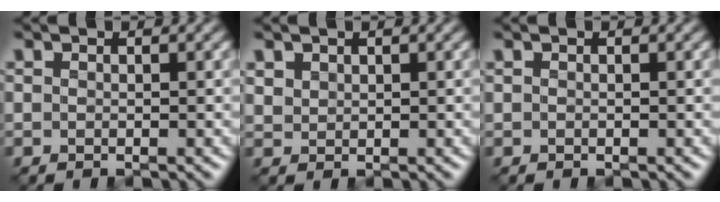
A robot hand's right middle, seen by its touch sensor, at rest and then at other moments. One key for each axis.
{"total": 1.2, "fx": 0.9, "fy": 0.8, "fz": 0.2, "tx": -0.010, "ty": 0.001, "tz": 0.023}
{"total": 0.0}